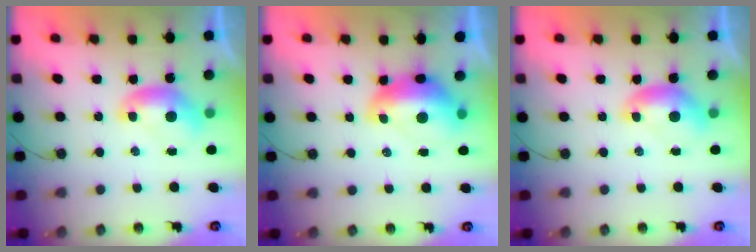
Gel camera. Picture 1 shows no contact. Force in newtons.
{"total": 3.0, "press": 2.9, "slide": 0.7}
{"total": 0.0}